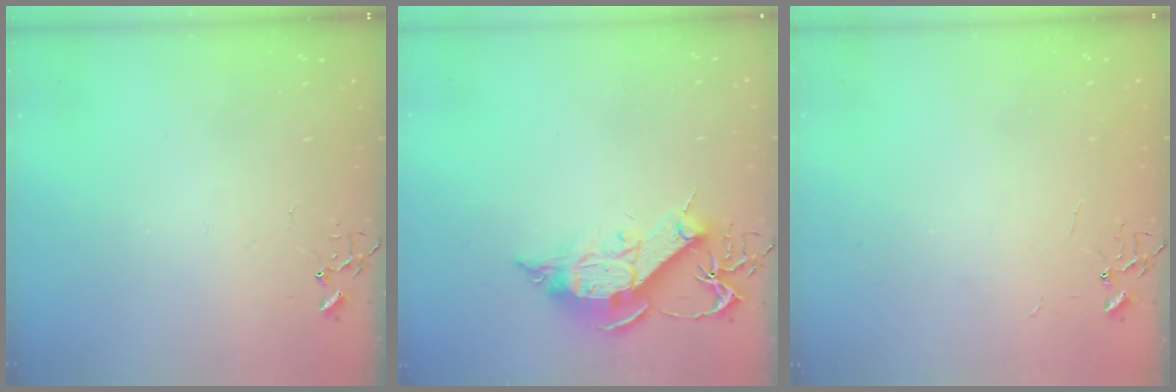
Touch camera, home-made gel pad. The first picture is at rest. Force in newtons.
{"total": 13.2, "press": 13.1, "slide": 1.5}
{"total": 2.2, "press": 2.2, "slide": 0.3}